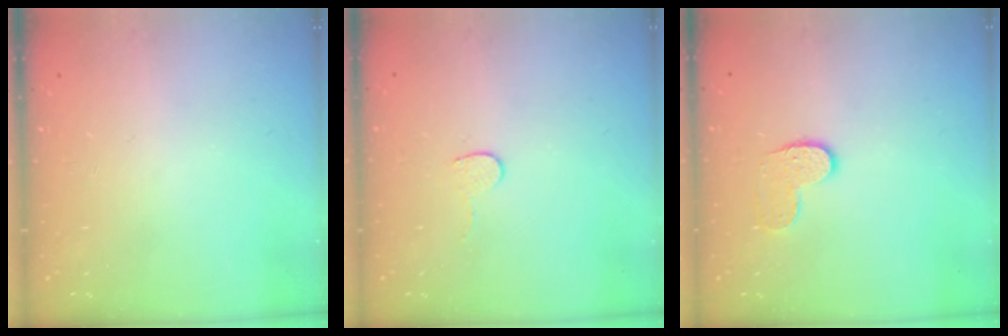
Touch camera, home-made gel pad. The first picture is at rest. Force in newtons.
{"total": 4.7, "press": 4.7, "slide": 0.4}
{"total": 6.8, "press": 6.8, "slide": 0.2}